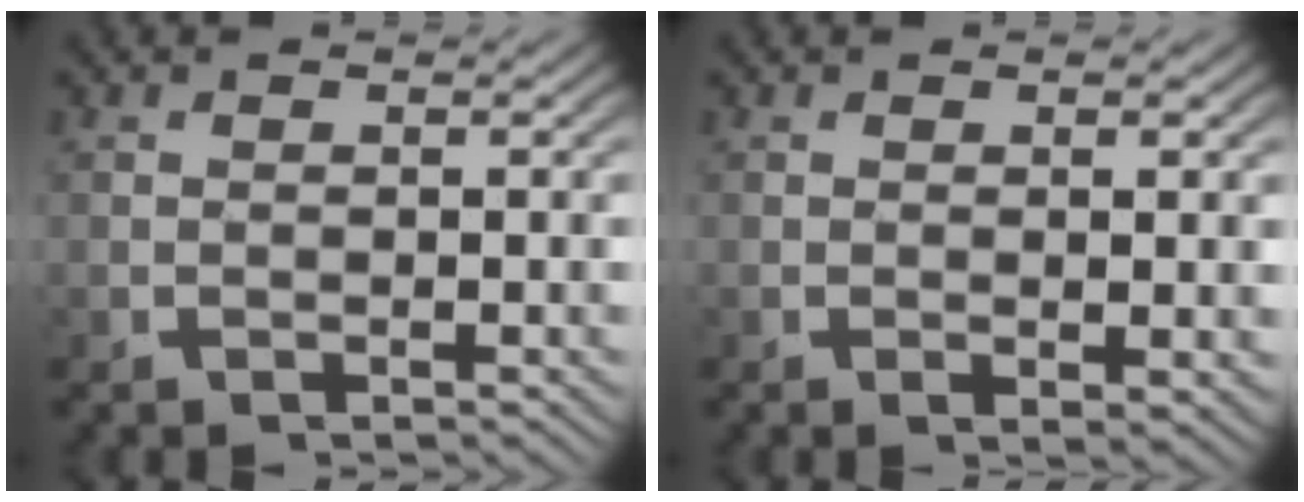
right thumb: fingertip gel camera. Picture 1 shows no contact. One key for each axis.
{"total": 1.4, "fx": 0.4, "fy": 0.2, "fz": 1.3, "tx": -0.020, "ty": -0.002, "tz": 0.008}